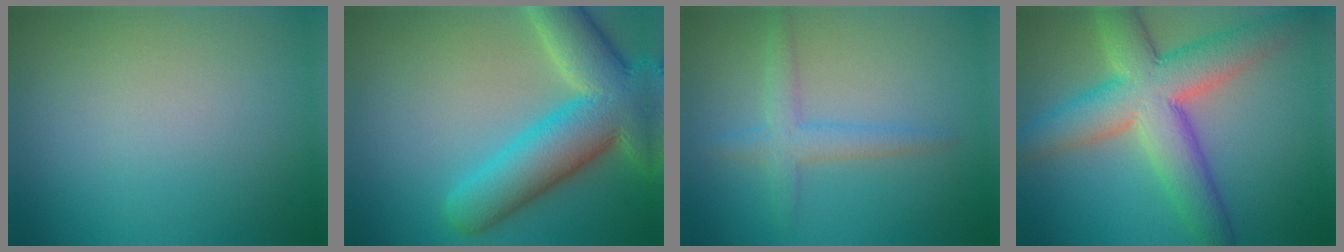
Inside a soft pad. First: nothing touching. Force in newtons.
{"total": 10.8, "press": 10.7, "slide": 0.7}
{"total": 2.7, "press": 2.7, "slide": 0.2}
{"total": 9.2, "press": 9.2, "slide": 0.5}